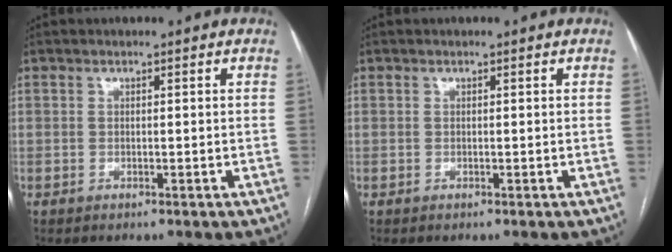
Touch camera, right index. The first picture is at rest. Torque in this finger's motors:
{"motor_torque": [0.78, 0.44, -0.02, 0.01]}